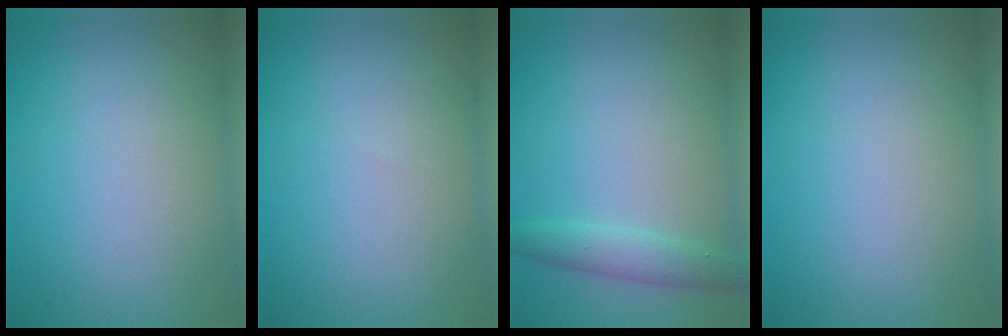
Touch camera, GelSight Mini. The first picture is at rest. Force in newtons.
{"total": 0.0}
{"total": 2.2, "press": 2.2, "slide": 0.0}
{"total": 0.0}